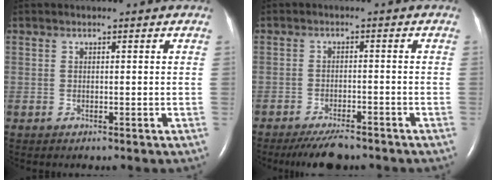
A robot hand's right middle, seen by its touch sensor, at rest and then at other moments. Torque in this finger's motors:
{"motor_torque": [0.73, -0.69, 0.06, 0.04]}